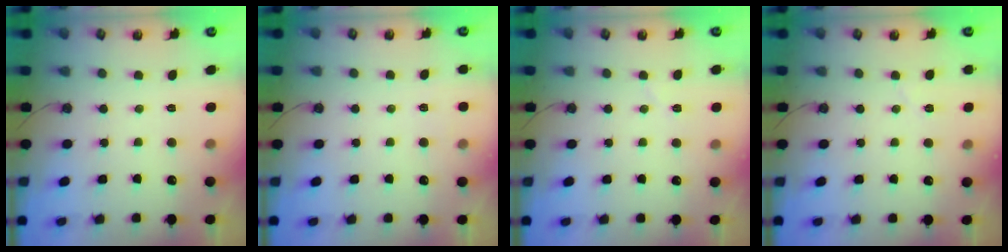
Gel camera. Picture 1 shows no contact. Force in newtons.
{"total": 2.9, "press": 2.9, "slide": 0.2}
{"total": 4.4, "press": 3.9, "slide": 1.9}
{"total": 4.5, "press": 3.8, "slide": 2.3}